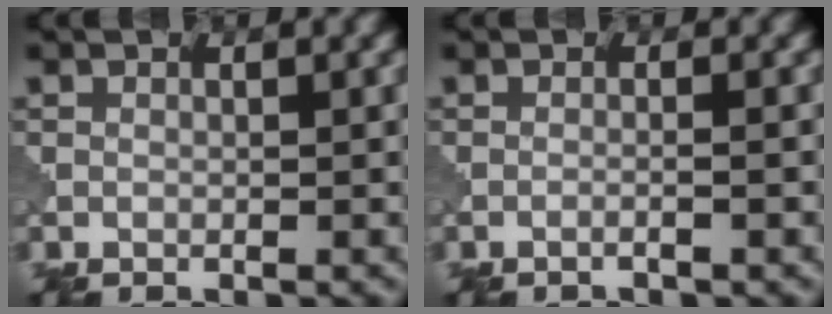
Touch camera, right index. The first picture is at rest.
{"total": 1.3, "force": [-0.5, 0.4, 1.1], "torque": [0.006, 0.002, -0.027]}